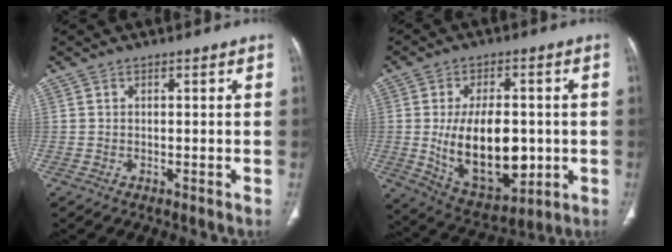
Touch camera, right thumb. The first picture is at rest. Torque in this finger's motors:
{"motor_torque": [1.38, 1.49, 0.99, -0.79, 0.15]}